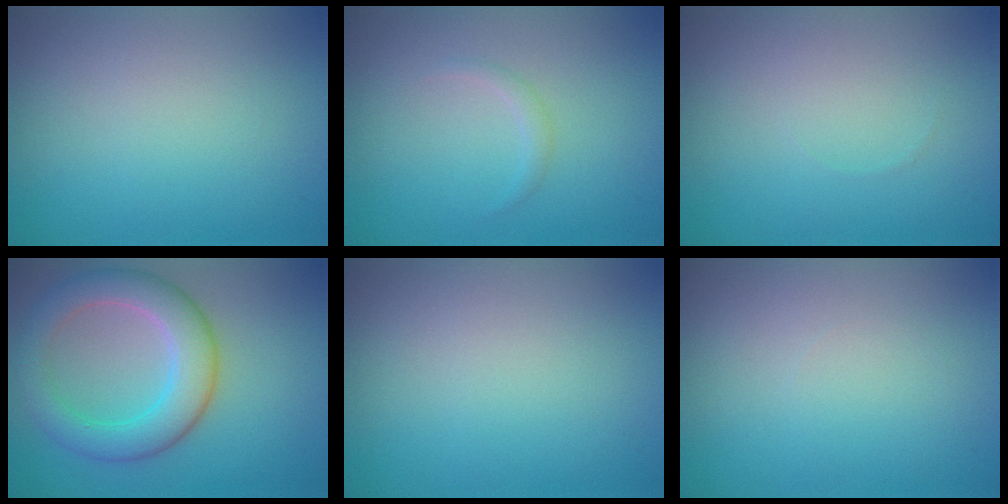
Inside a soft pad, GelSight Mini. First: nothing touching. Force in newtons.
{"total": 0.7, "press": 0.7, "slide": 0.0}
{"total": 0.0}
{"total": 5.7, "press": 5.7, "slide": 0.3}
{"total": 0.0}
{"total": 0.0}